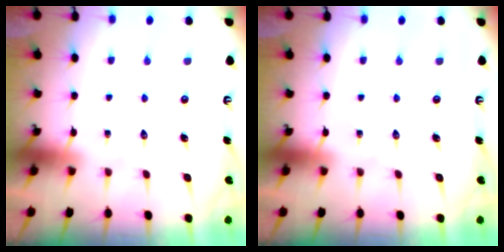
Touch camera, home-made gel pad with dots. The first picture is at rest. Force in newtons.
{"total": 0.0}